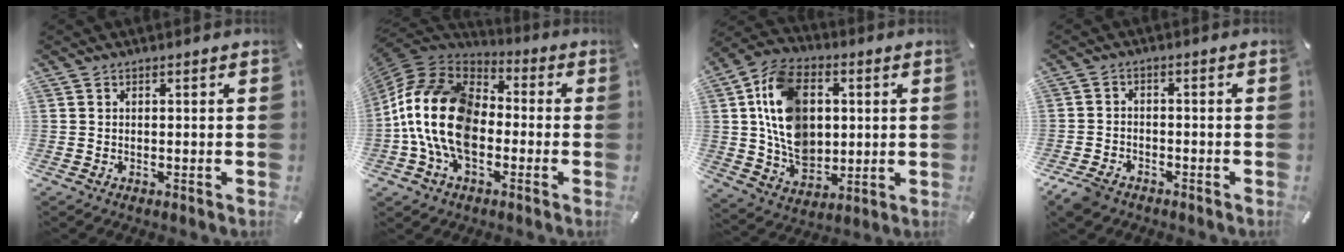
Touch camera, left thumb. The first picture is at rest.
{"total": 19.0, "force": [-3.9, 12.9, 13.4], "torque": [-0.291, 0.035, -0.074]}
{"total": 17.1, "force": [2.4, 12.8, 11.2], "torque": [-0.229, 0.008, 0.049]}
{"total": 4.3, "force": [-3.3, 2.4, 1.3], "torque": [-0.047, 0.010, -0.068]}